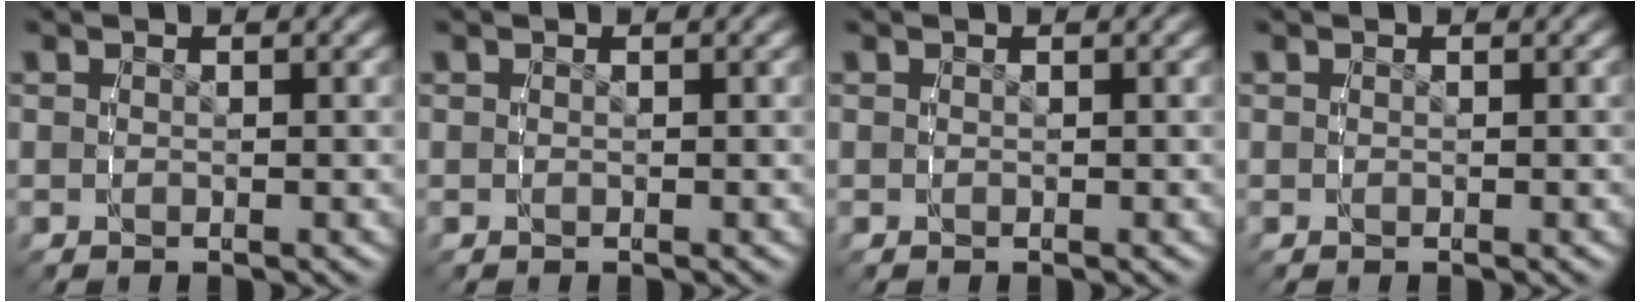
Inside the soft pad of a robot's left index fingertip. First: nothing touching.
{"total": 0.0}
{"total": 0.0}
{"total": 0.0}